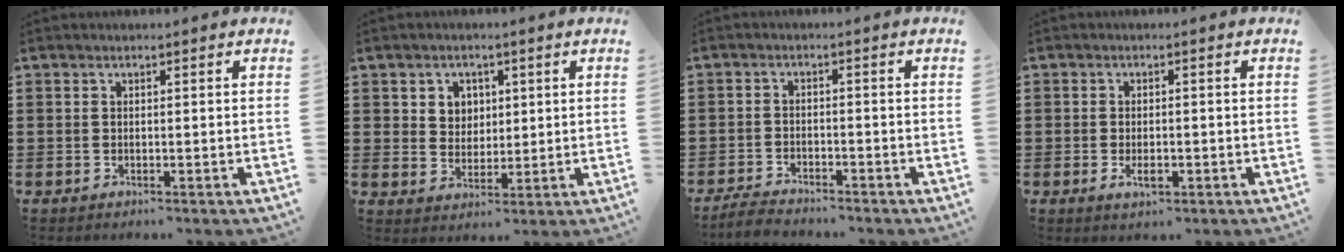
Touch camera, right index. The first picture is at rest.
{"total": 3.9, "force": [1.6, 3.5, 0.7], "torque": [-0.022, 0.009, 0.026]}
{"total": 2.8, "force": [-2.8, 0.2, 0.3], "torque": [-0.016, 0.000, -0.060]}
{"total": 2.1, "force": [-0.7, 1.0, 1.7], "torque": [-0.033, -0.001, -0.013]}